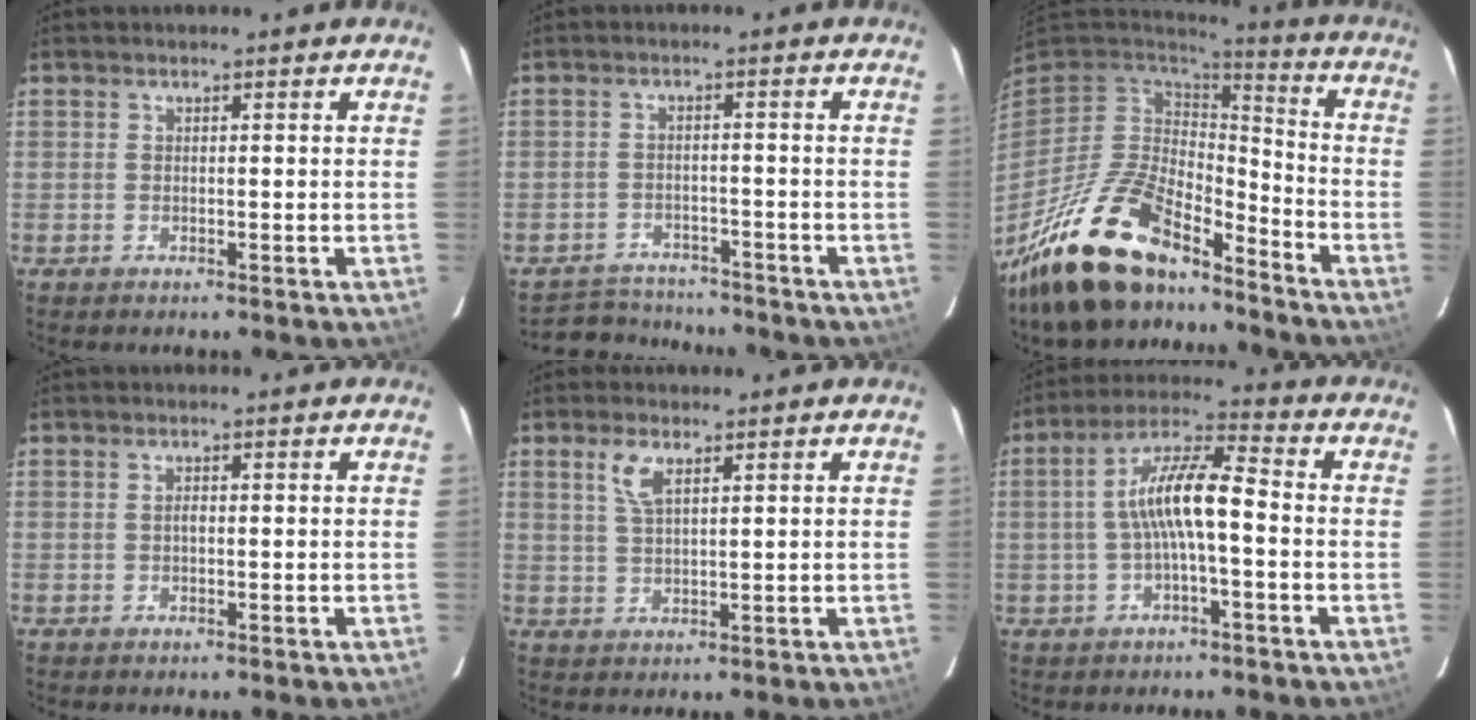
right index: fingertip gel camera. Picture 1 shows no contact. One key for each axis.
{"total": 8.8, "fx": -8.1, "fy": 3.2, "fz": 1.3, "tx": -0.044, "ty": 0.011, "tz": -0.119}
{"total": 20.4, "fx": -15.3, "fy": 7.1, "fz": 11.5, "tx": -0.238, "ty": -0.029, "tz": -0.278}
{"total": 0.7, "fx": 0.0, "fy": 0.4, "fz": 0.6, "tx": -0.010, "ty": 0.003, "tz": -0.001}
{"total": 4.3, "fx": 2.2, "fy": 1.7, "fz": 3.3, "tx": -0.064, "ty": 0.004, "tz": 0.045}
{"total": 9.7, "fx": -1.2, "fy": 2.1, "fz": 9.4, "tx": -0.181, "ty": 0.024, "tz": -0.021}